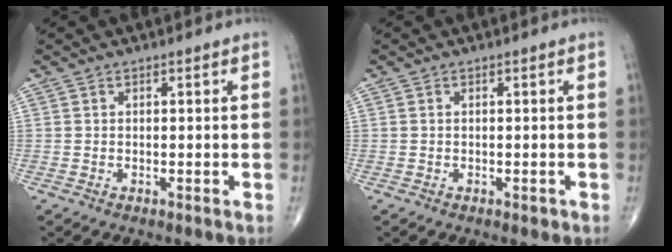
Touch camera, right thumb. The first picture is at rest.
{"total": 0.7, "force": [-0.2, 0.4, 0.5], "torque": [-0.007, -0.001, -0.003]}